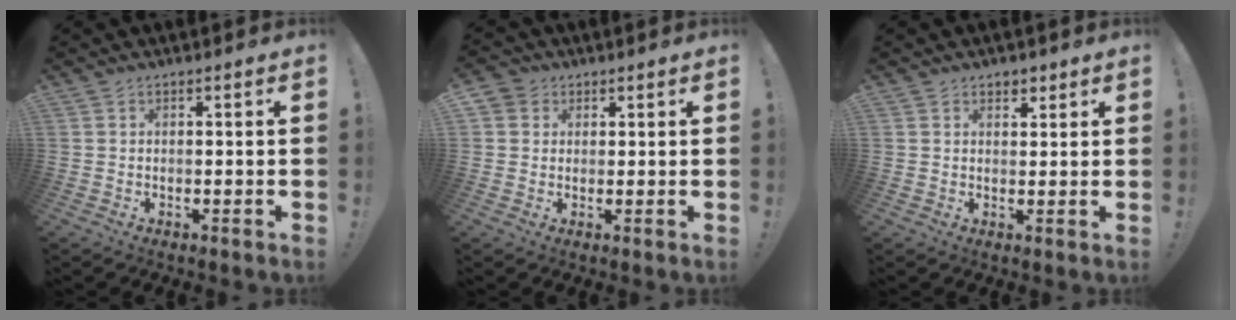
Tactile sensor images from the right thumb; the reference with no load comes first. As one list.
[{"total": 3.8, "force": [1.6, 3.3, 0.8], "torque": [-0.009, -0.003, 0.029]}, {"total": 2.5, "force": [1.6, 1.9, 0.6], "torque": [-0.001, -0.006, 0.027]}]